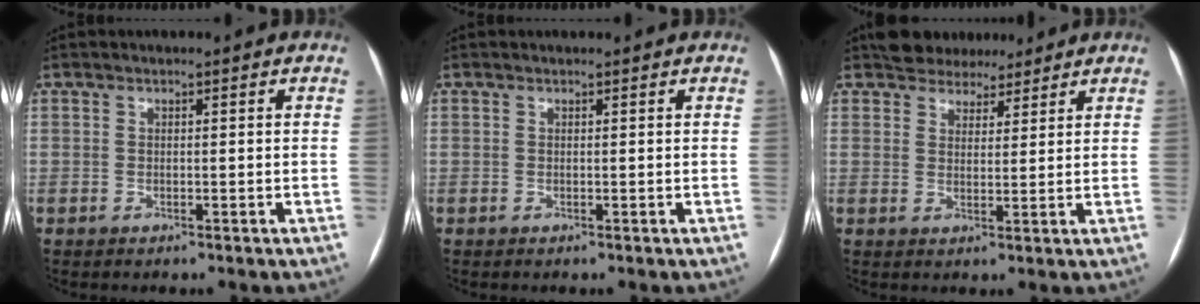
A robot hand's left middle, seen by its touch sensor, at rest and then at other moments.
{"total": 1.0, "force": [0.9, 0.2, 0.1], "torque": [-0.011, 0.011, 0.010]}
{"total": 6.4, "force": [5.5, 2.9, 1.4], "torque": [-0.010, 0.008, 0.082]}